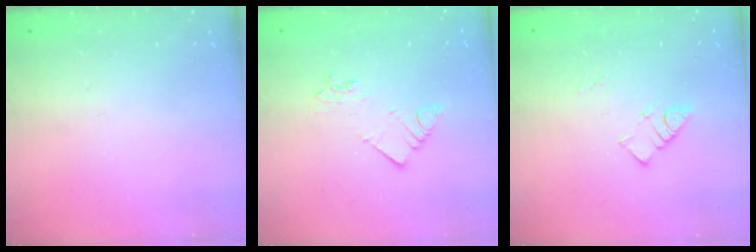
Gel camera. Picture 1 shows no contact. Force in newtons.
{"total": 2.6, "press": 2.6, "slide": 0.2}
{"total": 4.4, "press": 4.3, "slide": 0.4}